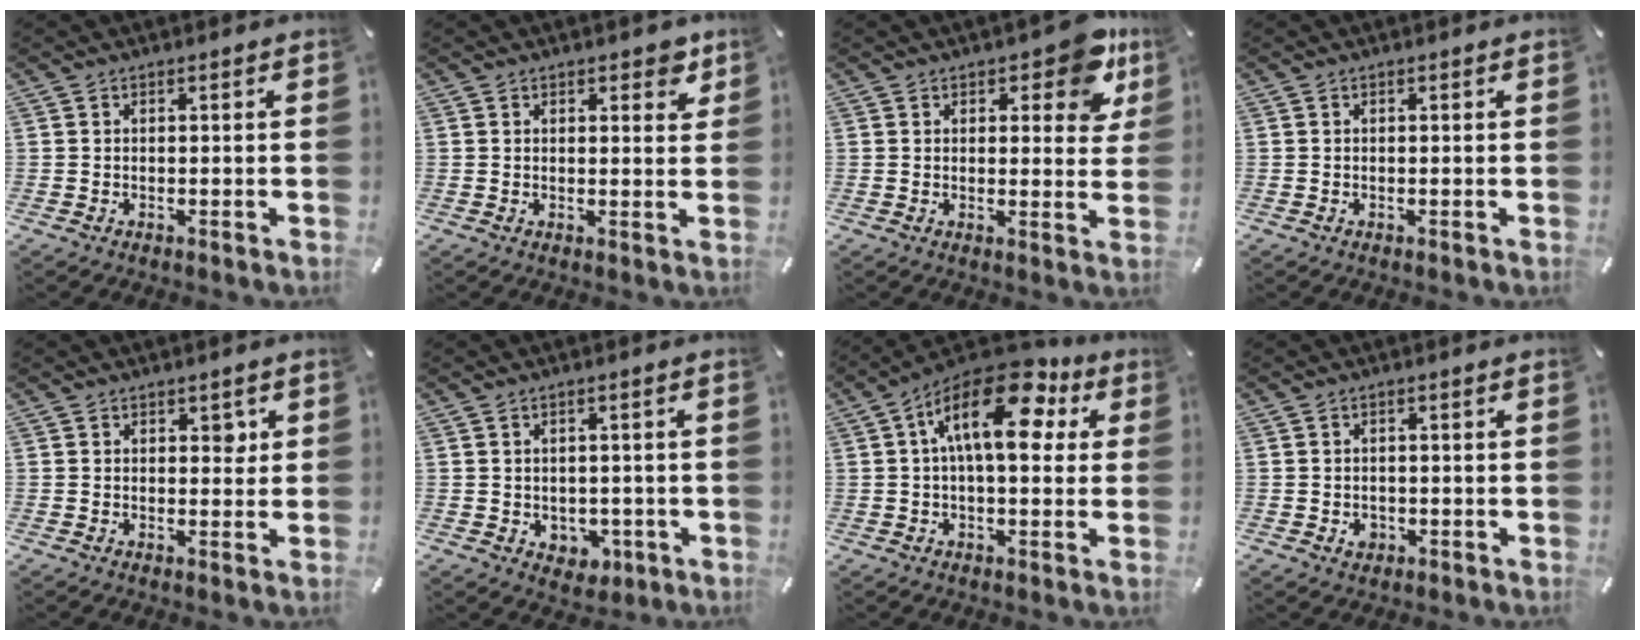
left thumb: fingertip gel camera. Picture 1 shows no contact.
{"total": 3.4, "force": [2.1, 2.1, 1.6], "torque": [-0.005, -0.006, 0.032]}
{"total": 10.6, "force": [6.5, 5.1, 6.6], "torque": [-0.069, -0.038, 0.110]}
{"total": 0.0}
{"total": 2.7, "force": [1.1, 1.8, 1.7], "torque": [-0.004, -0.008, 0.012]}
{"total": 3.7, "force": [-0.4, 3.4, 1.3], "torque": [-0.001, -0.003, -0.010]}
{"total": 17.7, "force": [5.9, 8.7, 14.2], "torque": [-0.238, -0.029, 0.097]}
{"total": 2.3, "force": [-0.7, 2.0, 1.1], "torque": [-0.012, 0.000, -0.015]}